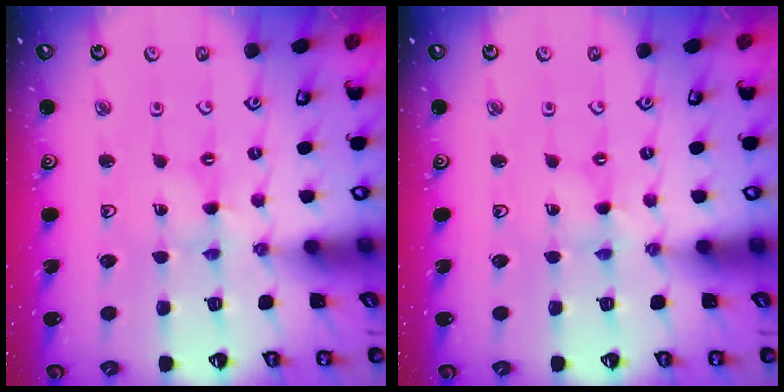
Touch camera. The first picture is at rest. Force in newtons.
{"total": 0.0}